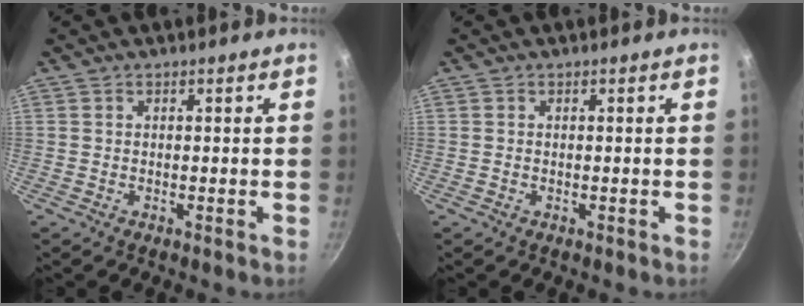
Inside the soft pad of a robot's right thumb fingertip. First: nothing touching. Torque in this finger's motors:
{"motor_torque": [-0.41, 0.03, 0.37, -0.07, 0.03]}